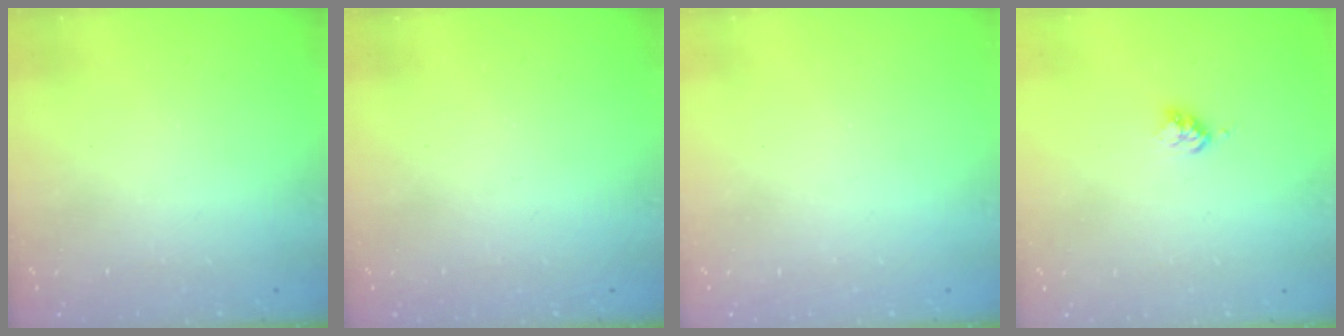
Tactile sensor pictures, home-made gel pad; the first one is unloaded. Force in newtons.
{"total": 0.0}
{"total": 0.0}
{"total": 3.0, "press": 2.9, "slide": 0.4}